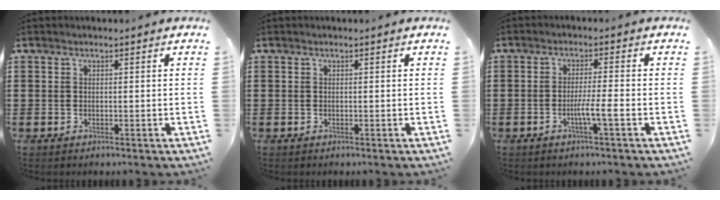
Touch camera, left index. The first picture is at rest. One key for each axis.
{"total": 0.0}
{"total": 4.0, "fx": -1.6, "fy": -0.2, "fz": 3.7, "tx": -0.071, "ty": -0.009, "tz": -0.034}